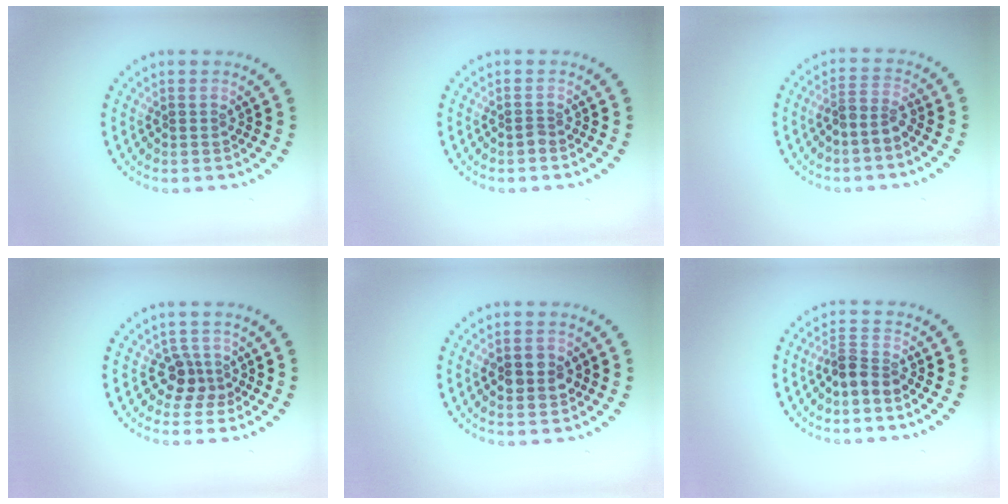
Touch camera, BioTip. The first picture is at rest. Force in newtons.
{"total": 0.6, "press": 0.4, "slide": 0.5}
{"total": 2.3, "press": 1.6, "slide": 1.5}
{"total": 2.3, "press": 1.7, "slide": 1.5}
{"total": 2.8, "press": 2.8, "slide": 0.1}
{"total": 2.4, "press": 1.8, "slide": 1.6}